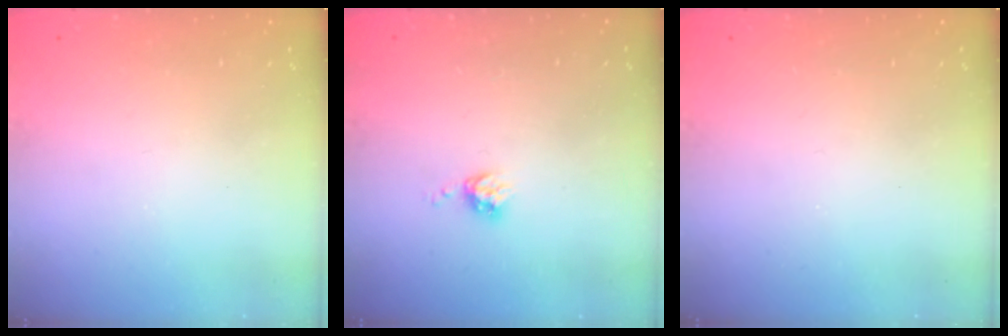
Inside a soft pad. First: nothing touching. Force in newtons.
{"total": 4.2, "press": 4.1, "slide": 0.4}
{"total": 0.0}